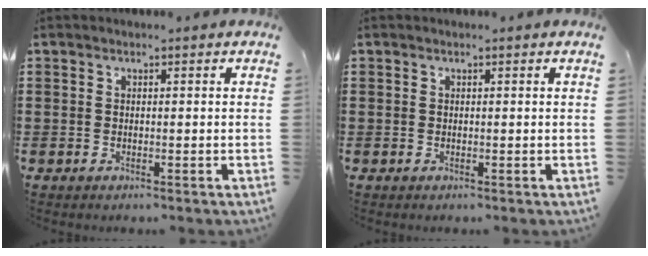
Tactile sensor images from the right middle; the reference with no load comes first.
{"total": 0.0}